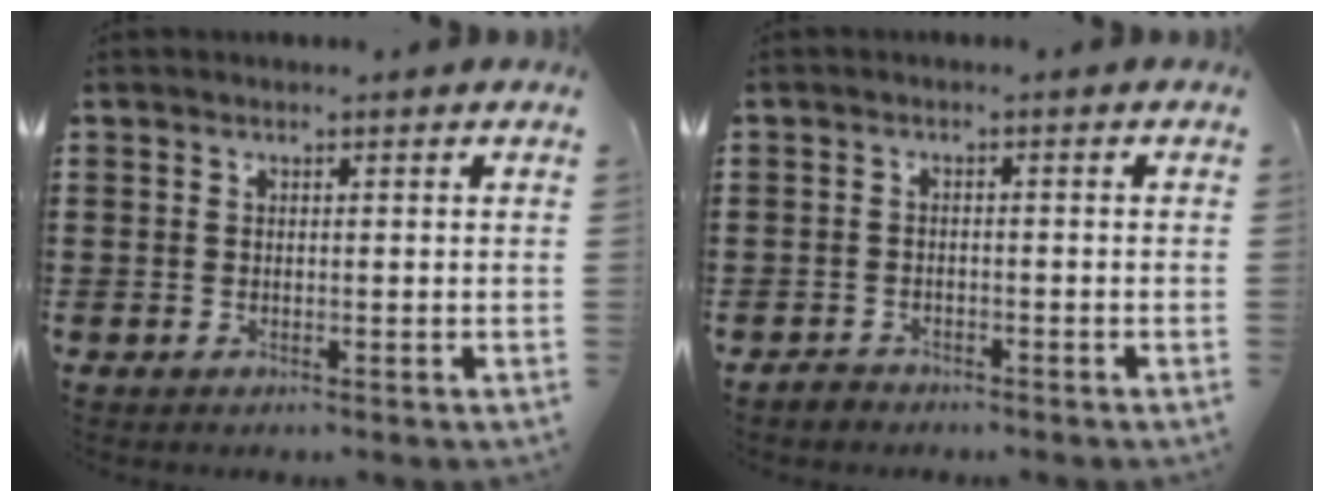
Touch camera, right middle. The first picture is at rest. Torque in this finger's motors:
{"motor_torque": [-0.09, 0.03, 0.08, 0.00]}